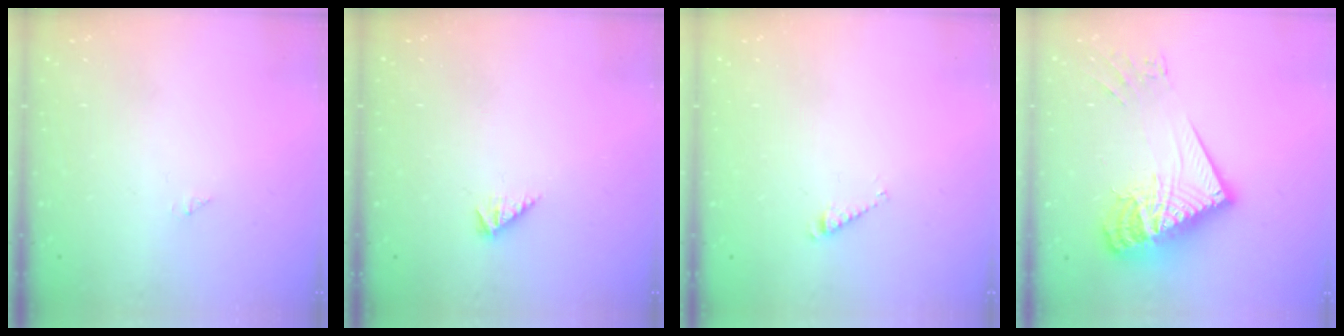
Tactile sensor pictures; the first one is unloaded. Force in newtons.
{"total": 2.8, "press": 2.7, "slide": 0.4}
{"total": 2.9, "press": 2.9, "slide": 0.3}
{"total": 21.5, "press": 21.3, "slide": 2.7}